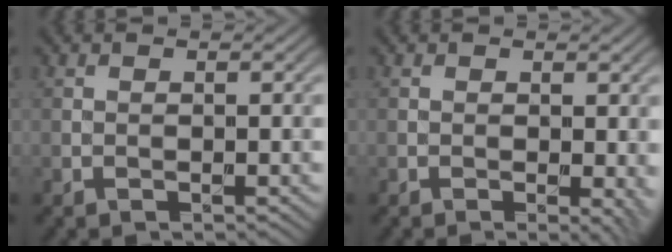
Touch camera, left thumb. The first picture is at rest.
{"total": 2.2, "force": [-0.1, 0.7, 2.1], "torque": [-0.026, -0.006, -0.002]}